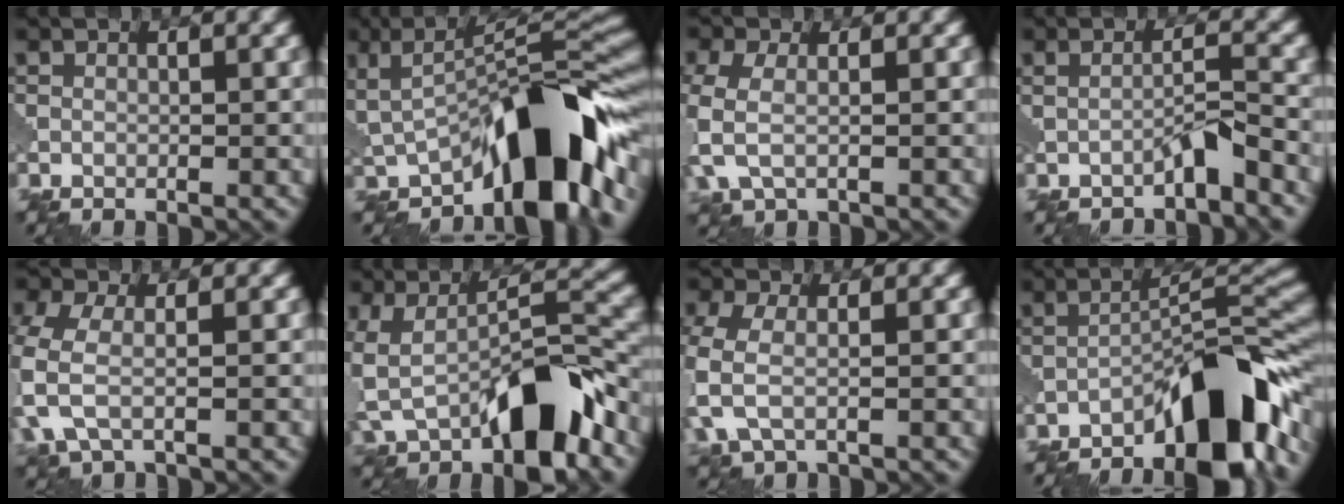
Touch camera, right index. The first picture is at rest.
{"total": 11.2, "force": [-4.2, 4.1, 9.6], "torque": [-0.113, 0.016, -0.080]}
{"total": 4.5, "force": [-0.9, 2.7, 3.6], "torque": [-0.101, -0.002, -0.023]}
{"total": 2.0, "force": [-1.2, 0.1, 1.7], "torque": [-0.029, 0.008, -0.028]}
{"total": 5.3, "force": [-1.6, 2.7, 4.3], "torque": [-0.118, -0.002, -0.041]}
{"total": 10.5, "force": [-3.7, 4.7, 8.6], "torque": [-0.152, 0.005, -0.065]}
{"total": 4.8, "force": [-1.3, 2.6, 3.9], "torque": [-0.109, -0.002, -0.034]}
{"total": 10.1, "force": [-6.4, 2.6, 7.5], "torque": [-0.097, 0.024, -0.108]}